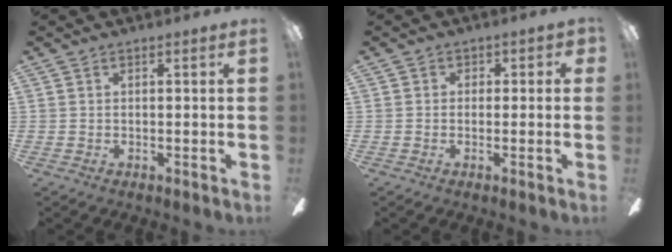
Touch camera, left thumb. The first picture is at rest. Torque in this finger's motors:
{"motor_torque": [0.13, -0.22, -0.41, 0.29, -0.03]}